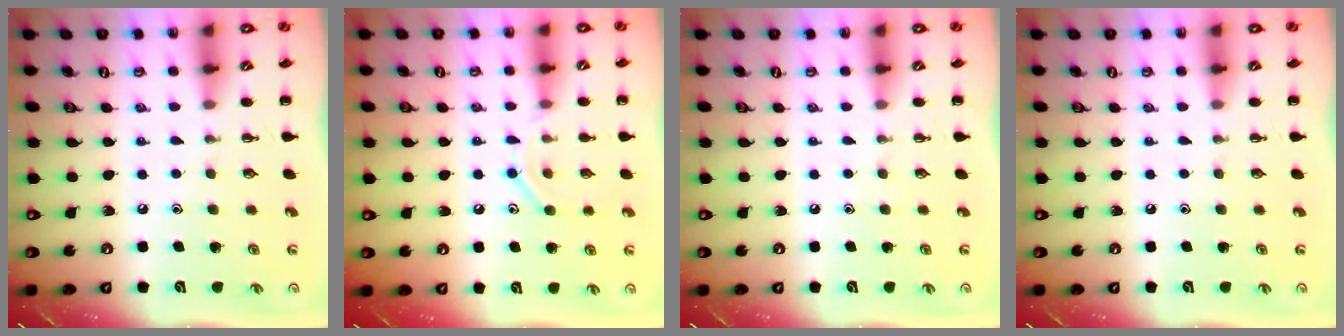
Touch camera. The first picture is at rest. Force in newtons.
{"total": 8.5, "press": 8.3, "slide": 1.6}
{"total": 0.0}
{"total": 0.0}